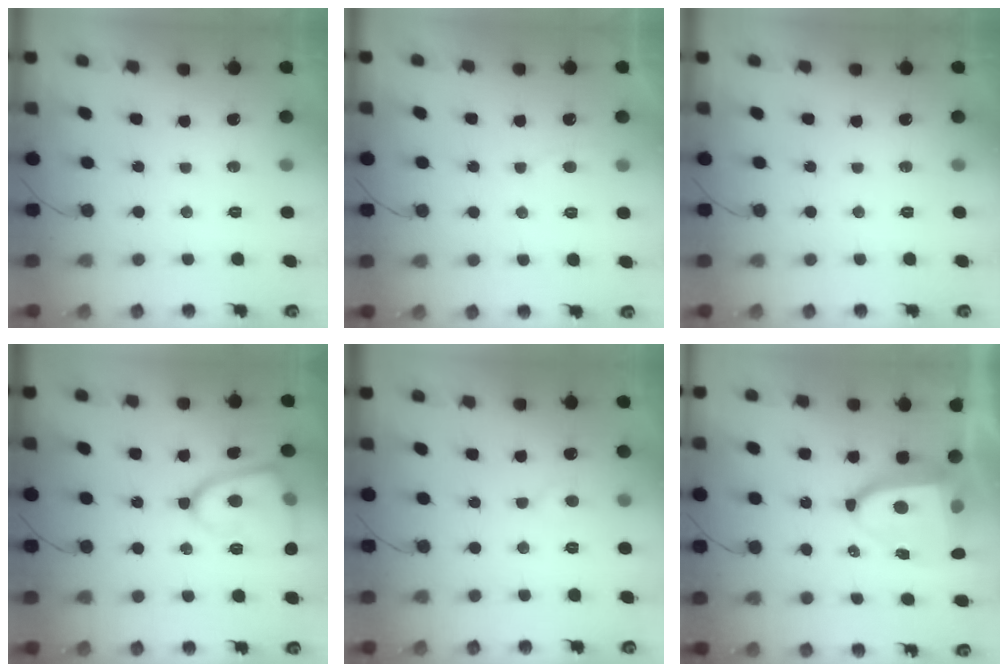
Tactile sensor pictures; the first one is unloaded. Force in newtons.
{"total": 3.0, "press": 3.0, "slide": 0.3}
{"total": 0.0}
{"total": 15.1, "press": 15.0, "slide": 1.4}
{"total": 4.3, "press": 4.3, "slide": 0.5}
{"total": 10.2, "press": 10.2, "slide": 1.1}